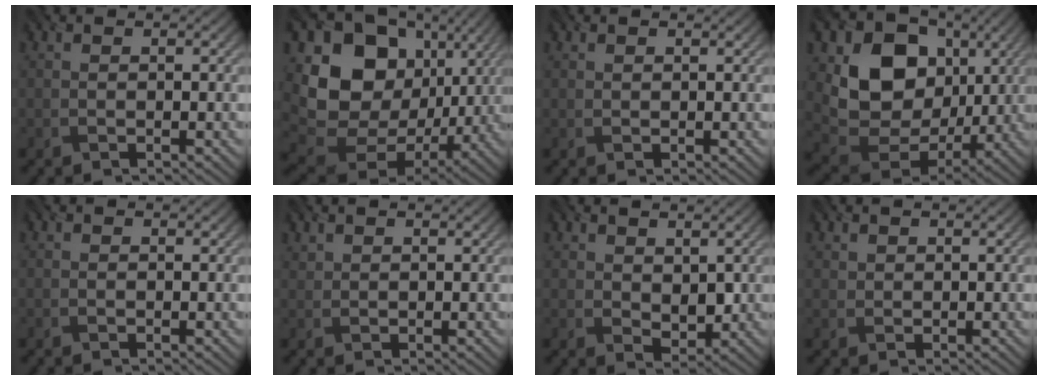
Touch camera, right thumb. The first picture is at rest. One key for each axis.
{"total": 16.5, "fx": 2.6, "fy": 13.5, "fz": 9.2, "tx": -0.207, "ty": -0.021, "tz": 0.057}
{"total": 0.5, "fx": 0.4, "fy": 0.3, "fz": 0.1, "tx": -0.002, "ty": -0.001, "tz": 0.010}
{"total": 14.3, "fx": 3.1, "fy": 11.3, "fz": 8.2, "tx": -0.163, "ty": -0.011, "tz": 0.056}
{"total": 0.0}
{"total": 1.3, "fx": 1.2, "fy": 0.6, "fz": 0.3, "tx": -0.012, "ty": 0.002, "tz": 0.029}
{"total": 3.2, "fx": 1.4, "fy": 2.0, "fz": 2.0, "tx": -0.042, "ty": -0.010, "tz": 0.028}
{"total": 1.2, "fx": 0.9, "fy": 0.7, "fz": 0.3, "tx": -0.009, "ty": -0.001, "tz": 0.020}